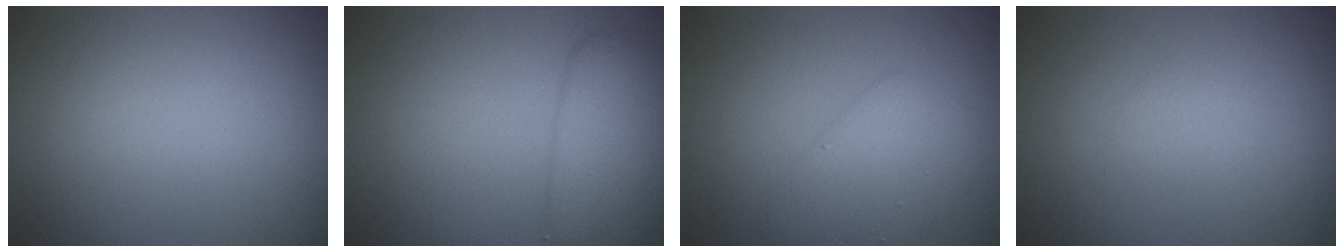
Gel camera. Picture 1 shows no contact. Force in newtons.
{"total": 3.8, "press": 3.8, "slide": 0.2}
{"total": 2.8, "press": 2.8, "slide": 0.1}
{"total": 0.8, "press": 0.8, "slide": 0.1}